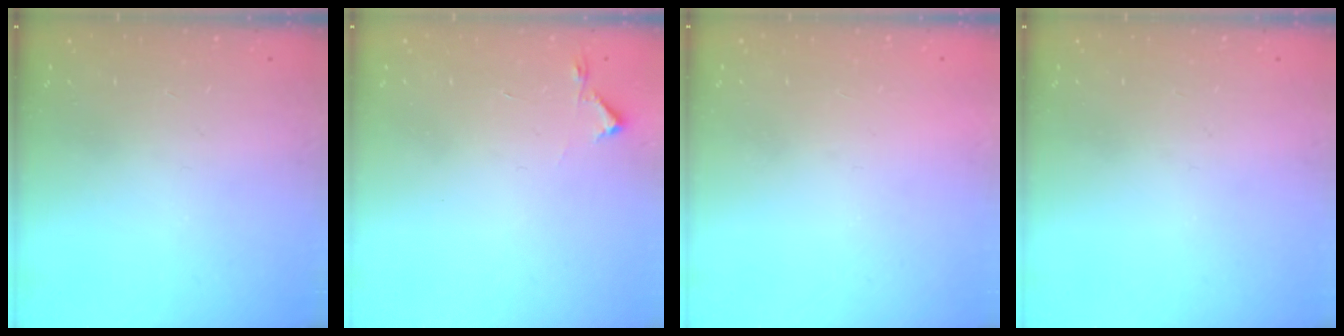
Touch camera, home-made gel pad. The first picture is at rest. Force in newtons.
{"total": 2.7, "press": 2.6, "slide": 0.4}
{"total": 1.5, "press": 1.5, "slide": 0.1}
{"total": 0.0}